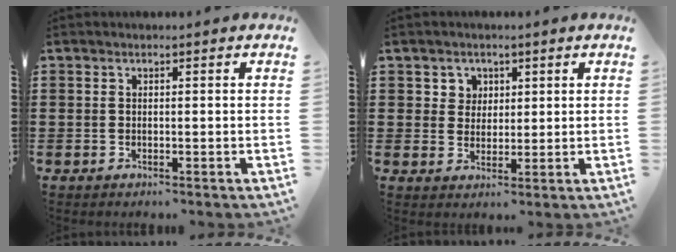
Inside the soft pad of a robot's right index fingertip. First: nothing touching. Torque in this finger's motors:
{"motor_torque": [0.03, -0.03, 0.03, 0.01]}